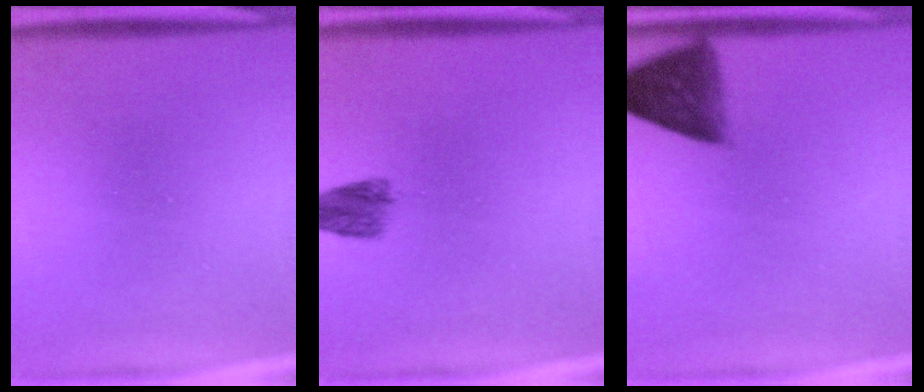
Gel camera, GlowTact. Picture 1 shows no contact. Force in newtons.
{"total": 2.1}
{"total": 8.0}